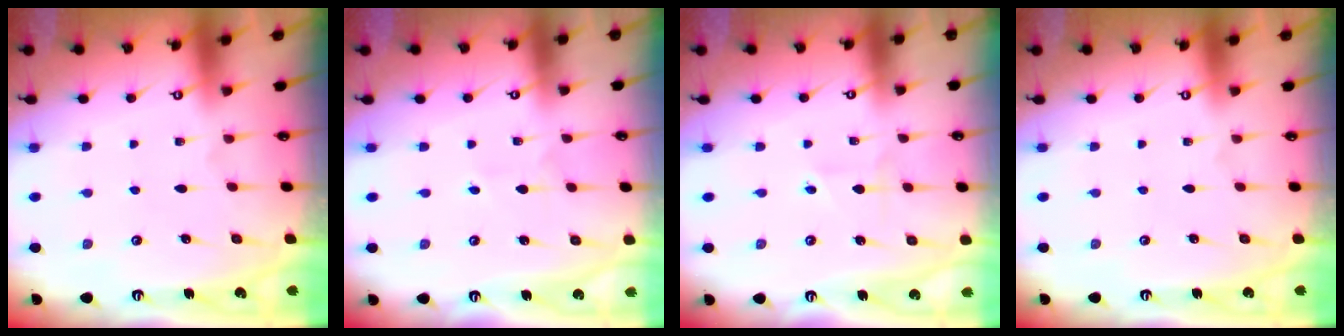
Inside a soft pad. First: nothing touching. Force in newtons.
{"total": 1.8, "press": 1.8, "slide": 0.2}
{"total": 1.6, "press": 1.3, "slide": 0.9}
{"total": 0.0}